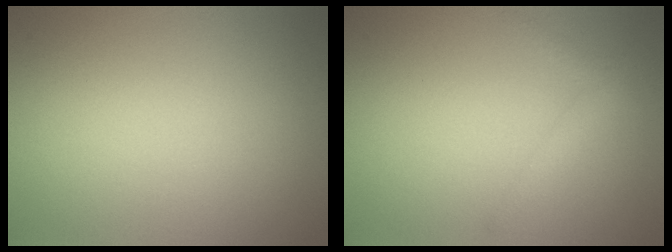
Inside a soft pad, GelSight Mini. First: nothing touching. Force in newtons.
{"total": 1.4, "press": 1.4, "slide": 0.1}